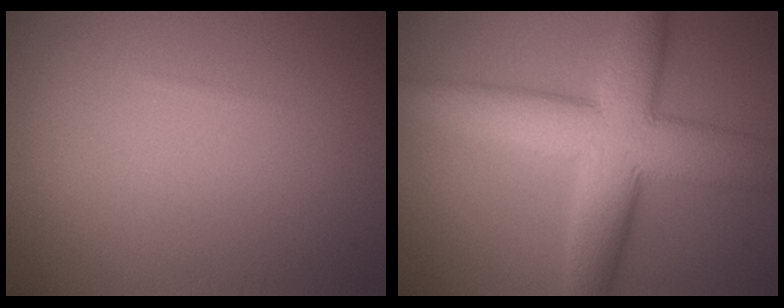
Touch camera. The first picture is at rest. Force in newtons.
{"total": 10.1, "press": 10.1, "slide": 0.2}